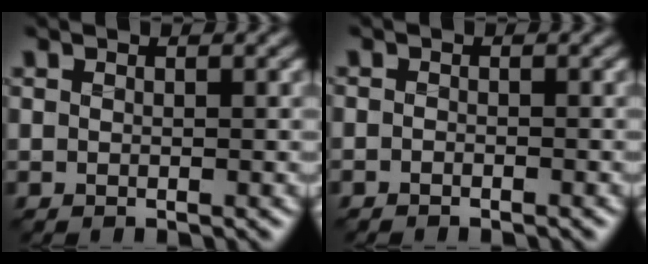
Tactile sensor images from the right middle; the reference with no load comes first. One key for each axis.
{"total": 0.6, "fx": -0.6, "fy": 0.2, "fz": 0.2, "tx": 0.000, "ty": -0.002, "tz": -0.012}